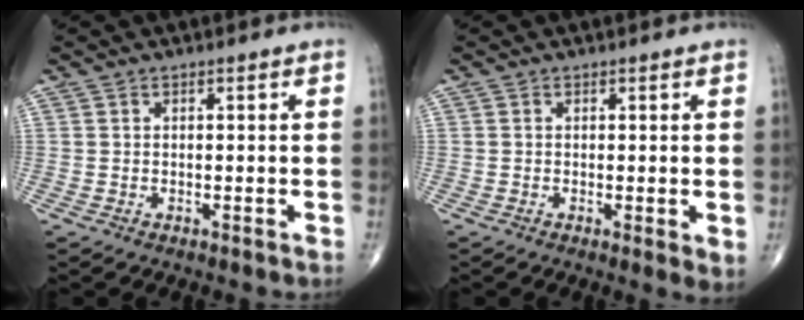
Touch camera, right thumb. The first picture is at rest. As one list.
[{"total": 2.6, "force": [-0.1, 0.6, 2.5], "torque": [-0.040, -0.011, -0.004]}]